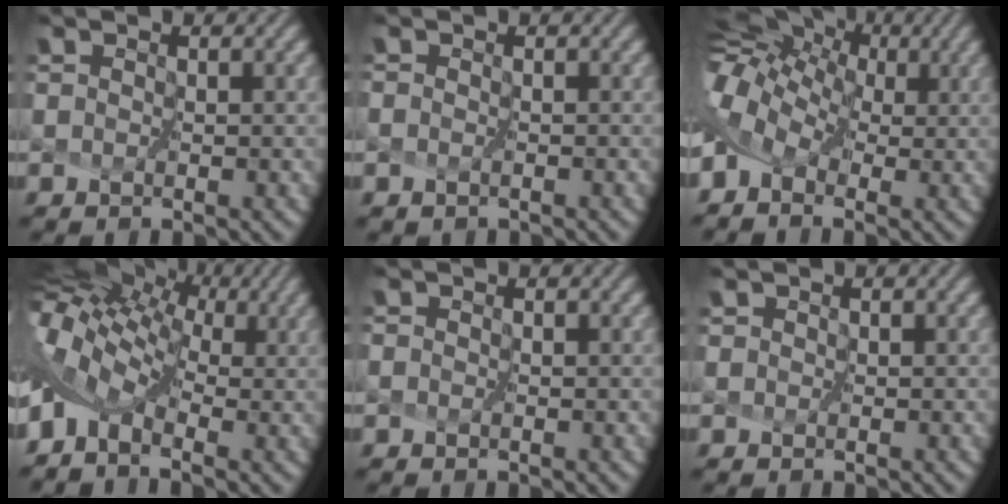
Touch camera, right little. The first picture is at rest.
{"total": 0.7, "force": [-0.7, 0.3, 0.1], "torque": [-0.005, -0.003, -0.006]}
{"total": 10.4, "force": [1.8, 7.6, 6.9], "torque": [-0.140, 0.029, 0.023]}
{"total": 9.8, "force": [1.4, 6.4, 7.3], "torque": [-0.154, 0.011, 0.036]}
{"total": 0.0}
{"total": 0.5, "force": [0.3, 0.4, 0.2], "torque": [-0.007, 0.005, 0.002]}